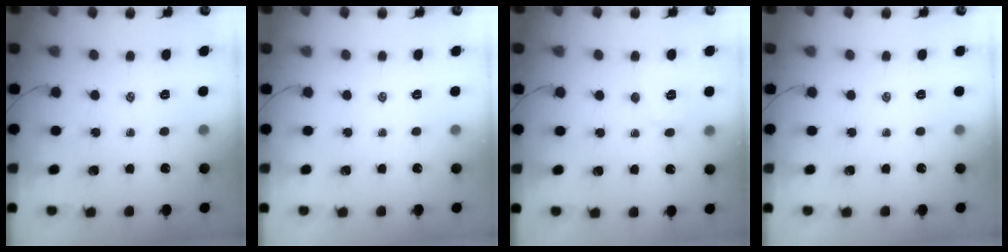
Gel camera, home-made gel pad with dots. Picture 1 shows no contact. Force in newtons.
{"total": 0.0}
{"total": 6.0, "press": 5.9, "slide": 0.9}
{"total": 0.0}